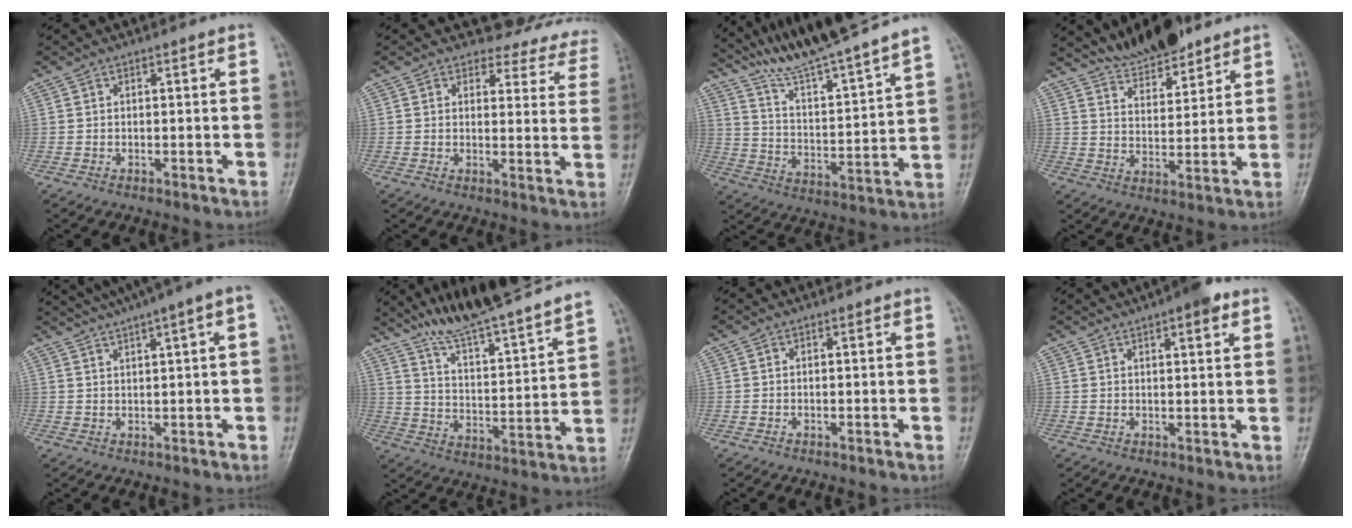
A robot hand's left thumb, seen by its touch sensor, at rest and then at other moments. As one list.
[{"total": 12.9, "force": [11.7, 5.4, 0.7], "torque": [0.042, -0.083, 0.100]}, {"total": 20.4, "force": [18.1, -0.5, 9.3], "torque": [-0.137, -0.098, 0.293]}, {"total": 8.8, "force": [7.7, 2.6, 3.3], "torque": [-0.034, -0.048, 0.139]}, {"total": 10.9, "force": [6.3, 1.3, 8.8], "torque": [-0.135, 0.025, 0.091]}, {"total": 20.5, "force": [17.8, 0.7, 10.2], "torque": [-0.140, -0.090, 0.281]}, {"total": 0.0}, {"total": 6.6, "force": [4.1, 1.9, 4.9], "torque": [-0.062, 0.000, 0.054]}]